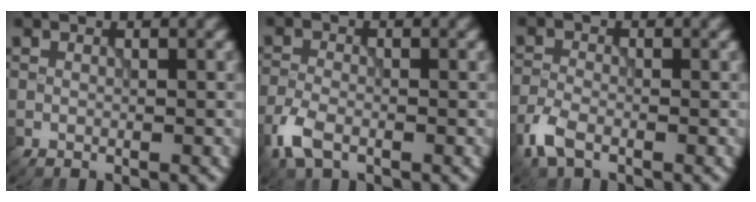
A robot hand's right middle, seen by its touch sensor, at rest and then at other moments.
{"total": 3.1, "force": [-1.9, 1.5, 1.9], "torque": [-0.048, -0.004, -0.050]}
{"total": 2.8, "force": [-1.8, 1.2, 1.7], "torque": [-0.044, -0.003, -0.048]}